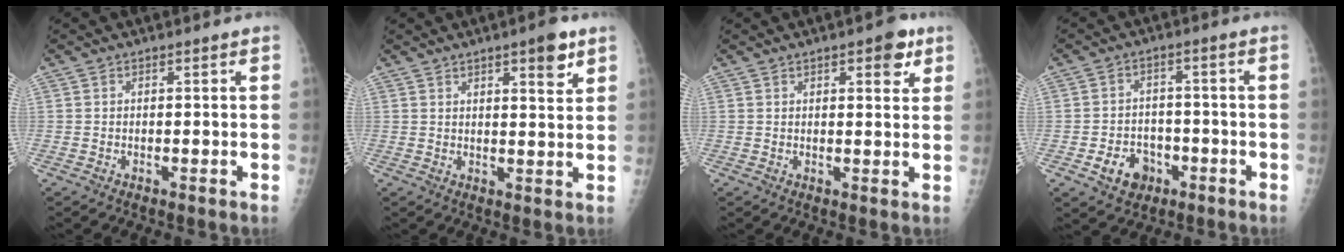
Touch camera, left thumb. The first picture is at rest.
{"total": 5.8, "force": [3.5, 1.5, 4.4], "torque": [-0.051, -0.018, 0.047]}
{"total": 5.0, "force": [2.7, 2.1, 3.7], "torque": [-0.029, -0.009, 0.028]}
{"total": 6.7, "force": [-3.0, 5.2, 2.9], "torque": [-0.025, 0.024, -0.042]}